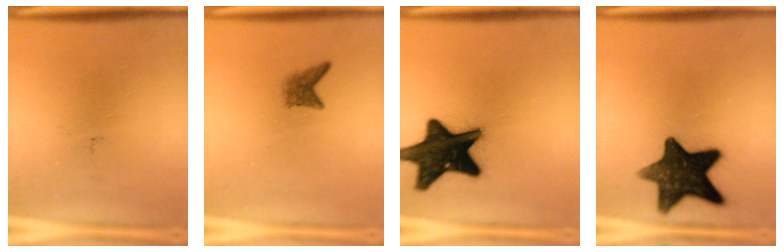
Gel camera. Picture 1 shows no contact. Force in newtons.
{"total": 2.1}
{"total": 18.6}
{"total": 13.9}